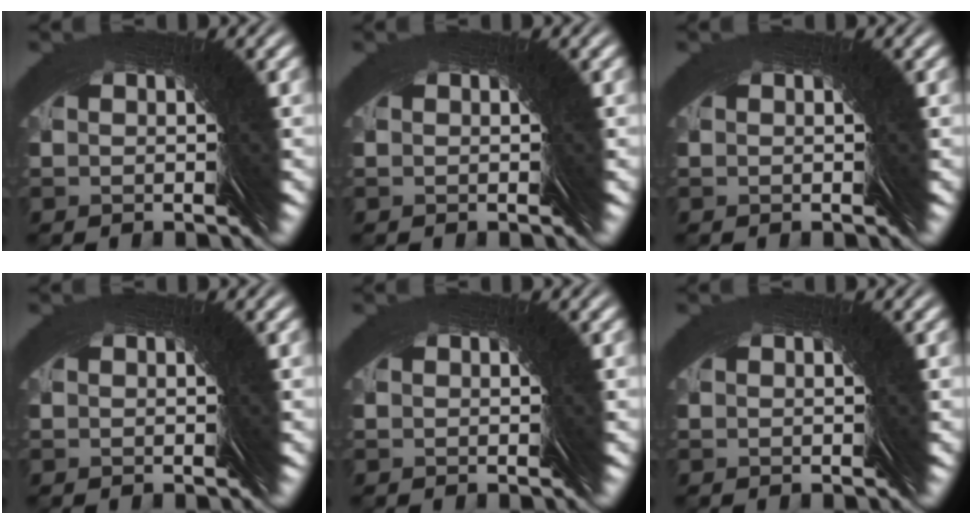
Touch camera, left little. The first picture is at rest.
{"total": 0.0}
{"total": 0.0}
{"total": 0.0}
{"total": 0.0}
{"total": 0.0}